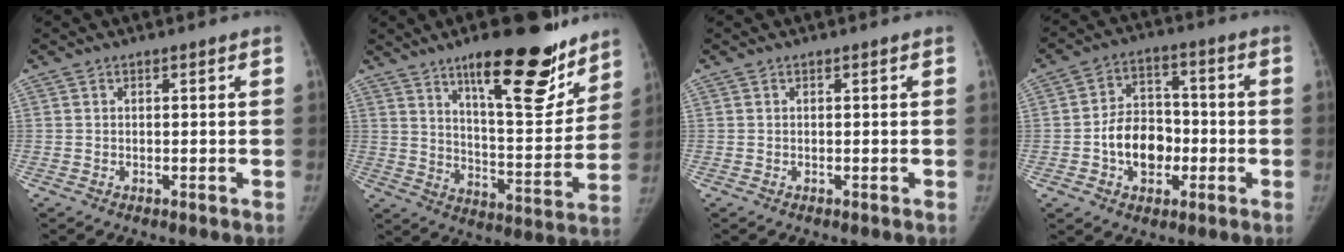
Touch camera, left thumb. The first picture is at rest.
{"total": 21.3, "force": [13.9, 6.5, 14.7], "torque": [-0.166, -0.083, 0.214]}
{"total": 0.0}
{"total": 11.1, "force": [-2.5, 8.4, 6.8], "torque": [-0.073, 0.027, -0.044]}